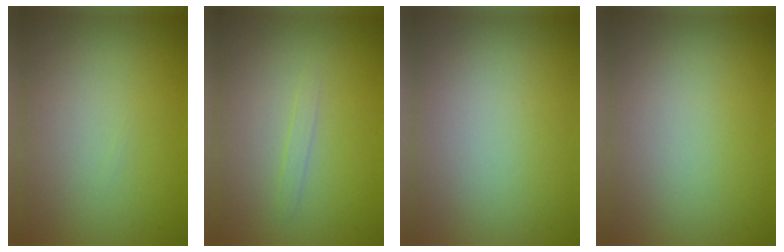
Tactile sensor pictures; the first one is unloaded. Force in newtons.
{"total": 0.8, "press": 0.8, "slide": 0.0}
{"total": 0.0}
{"total": 0.0}